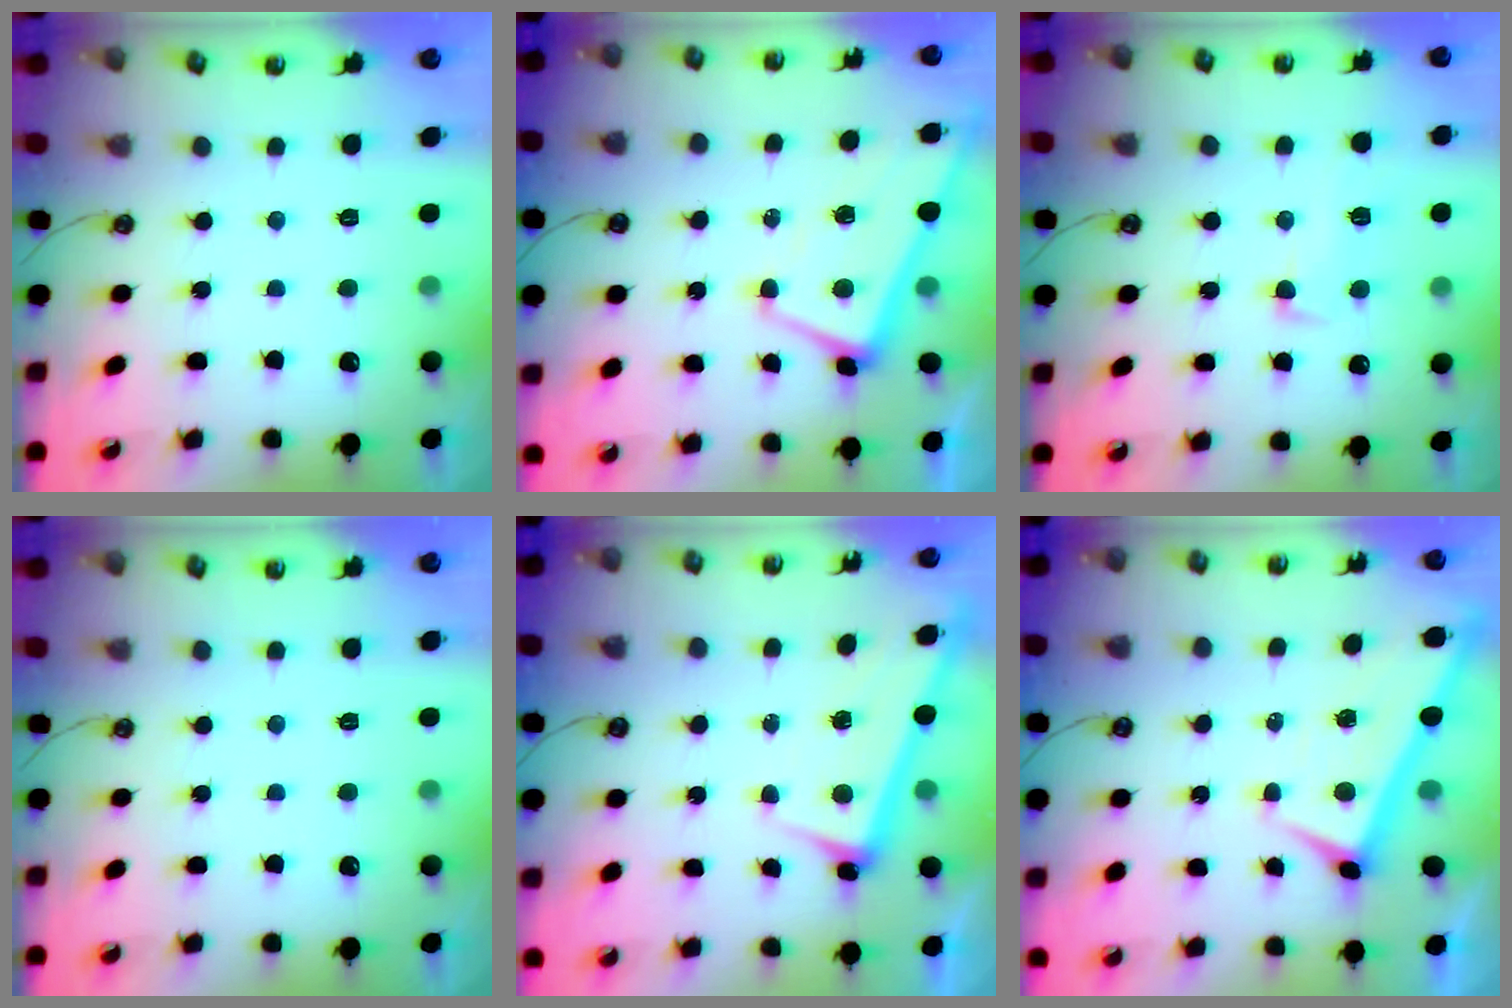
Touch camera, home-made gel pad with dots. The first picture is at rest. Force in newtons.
{"total": 1.2, "press": 0.9, "slide": 0.7}
{"total": 1.7, "press": 1.4, "slide": 1.1}
{"total": 0.0}
{"total": 2.8, "press": 2.7, "slide": 0.4}
{"total": 2.2, "press": 2.2, "slide": 0.3}